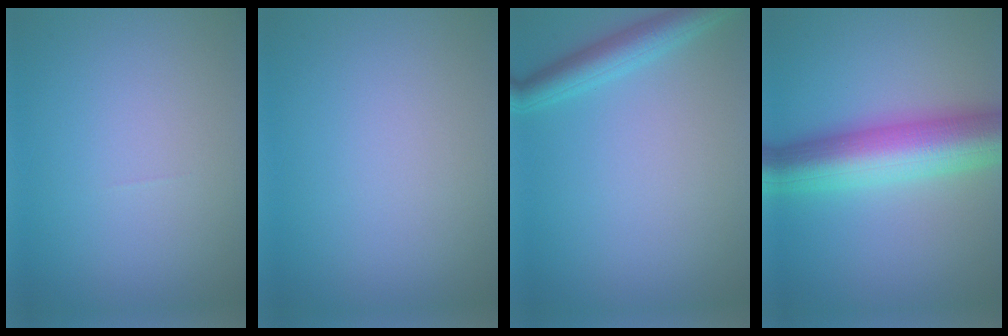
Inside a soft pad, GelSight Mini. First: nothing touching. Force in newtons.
{"total": 0.0}
{"total": 3.2, "press": 3.2, "slide": 0.2}
{"total": 9.5, "press": 9.5, "slide": 0.2}